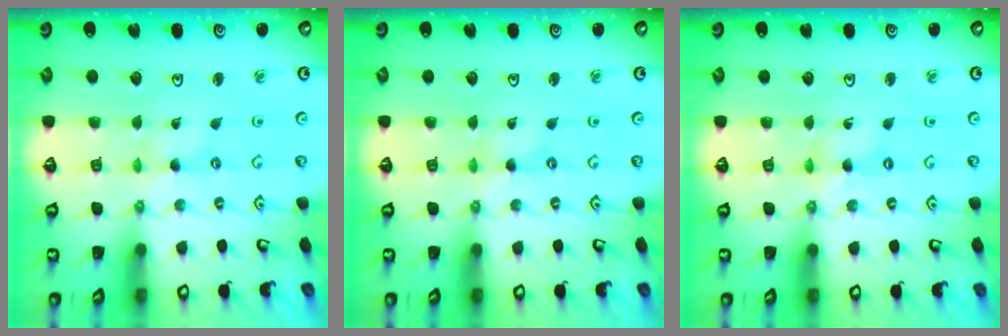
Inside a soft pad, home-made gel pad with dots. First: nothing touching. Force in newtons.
{"total": 0.0}
{"total": 1.4, "press": 1.4, "slide": 0.1}